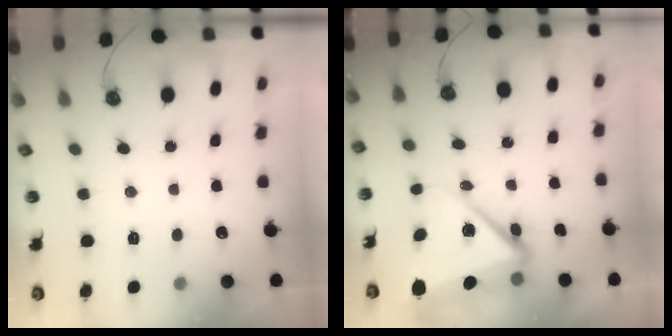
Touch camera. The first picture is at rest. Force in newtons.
{"total": 10.0, "press": 9.9, "slide": 1.7}